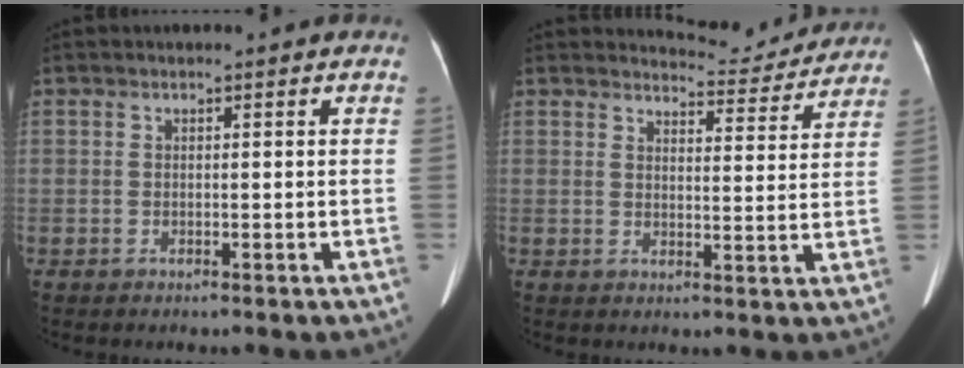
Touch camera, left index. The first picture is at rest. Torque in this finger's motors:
{"motor_torque": [0.92, -1.23, 0.00, 0.00]}